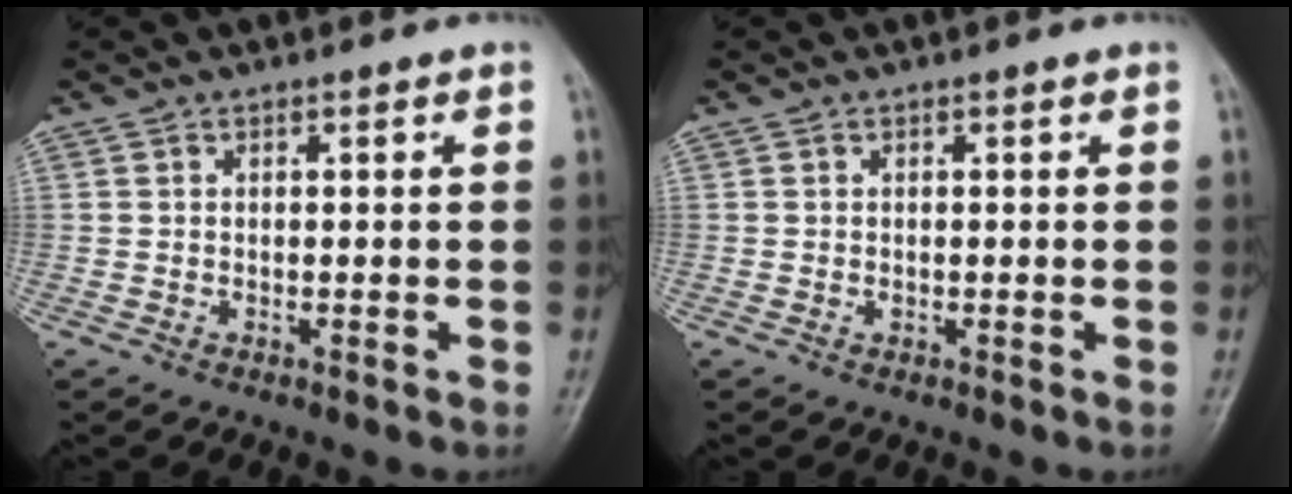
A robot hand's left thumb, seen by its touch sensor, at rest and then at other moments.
{"total": 0.6, "force": [0.0, 0.5, 0.3], "torque": [-0.001, 0.001, -0.002]}